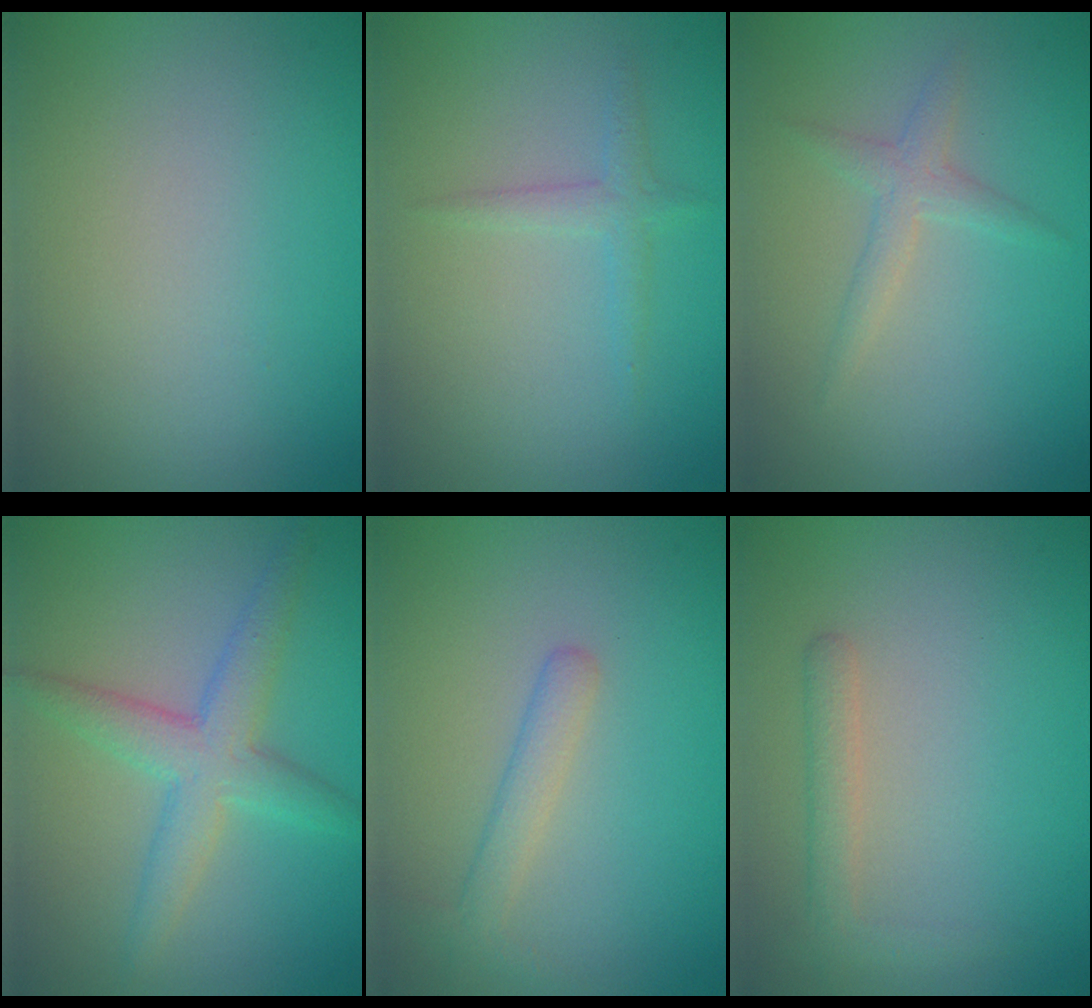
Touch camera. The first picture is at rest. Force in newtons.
{"total": 1.3, "press": 1.3, "slide": 0.0}
{"total": 1.8, "press": 1.8, "slide": 0.1}
{"total": 4.0, "press": 4.0, "slide": 0.1}
{"total": 2.0, "press": 2.0, "slide": 0.1}
{"total": 1.9, "press": 1.9, "slide": 0.1}